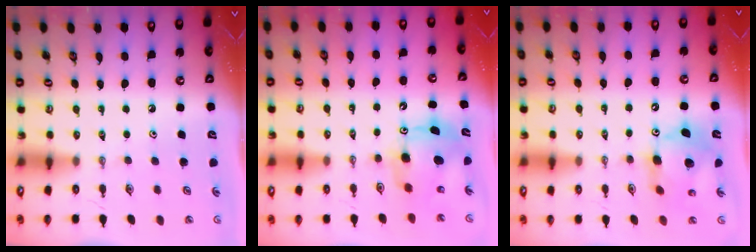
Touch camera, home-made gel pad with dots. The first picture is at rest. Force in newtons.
{"total": 9.1, "press": 9.1, "slide": 0.7}
{"total": 12.2, "press": 12.1, "slide": 1.1}